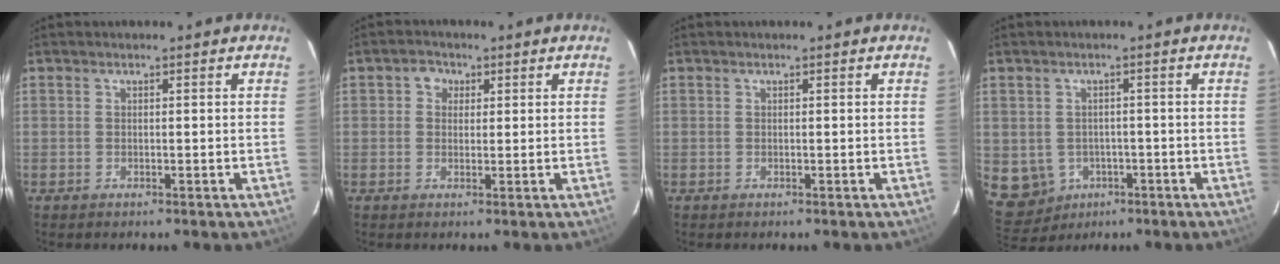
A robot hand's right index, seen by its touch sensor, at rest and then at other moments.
{"total": 2.7, "force": [0.7, 2.6, 0.7], "torque": [-0.009, 0.012, 0.007]}
{"total": 0.0}
{"total": 7.9, "force": [-2.3, 7.2, 2.2], "torque": [-0.071, 0.004, -0.018]}